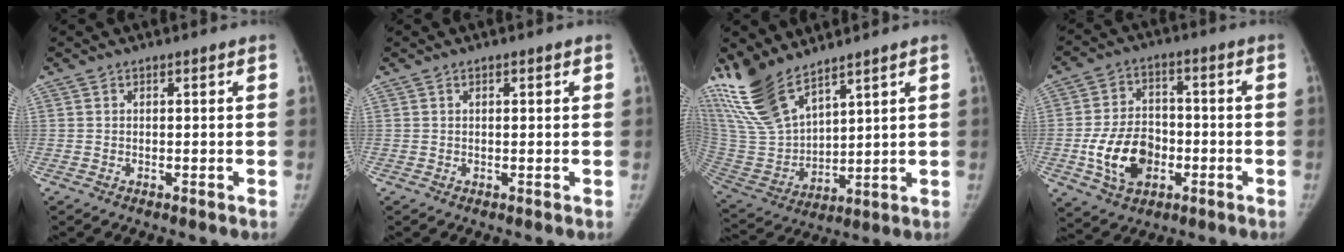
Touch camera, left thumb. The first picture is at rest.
{"total": 0.9, "force": [0.4, 0.3, 0.8], "torque": [-0.011, 0.002, 0.005]}
{"total": 16.5, "force": [12.7, 5.8, 8.7], "torque": [-0.165, -0.062, 0.268]}
{"total": 12.2, "force": [-3.3, 8.7, 8.0], "torque": [-0.117, 0.018, -0.055]}